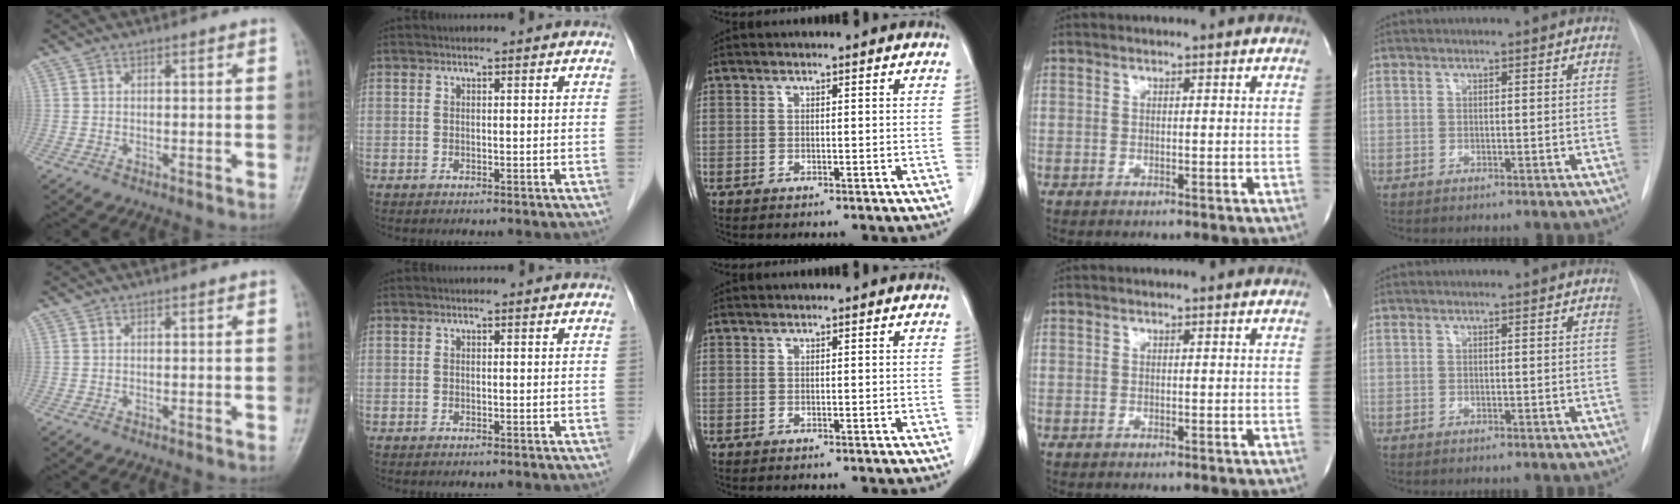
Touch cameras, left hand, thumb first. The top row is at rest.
{}